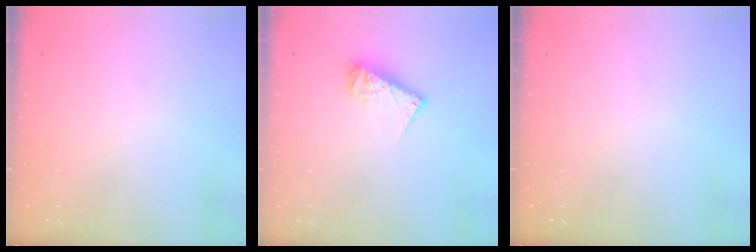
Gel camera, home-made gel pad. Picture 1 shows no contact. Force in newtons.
{"total": 10.0, "press": 10.0, "slide": 0.8}
{"total": 0.0}